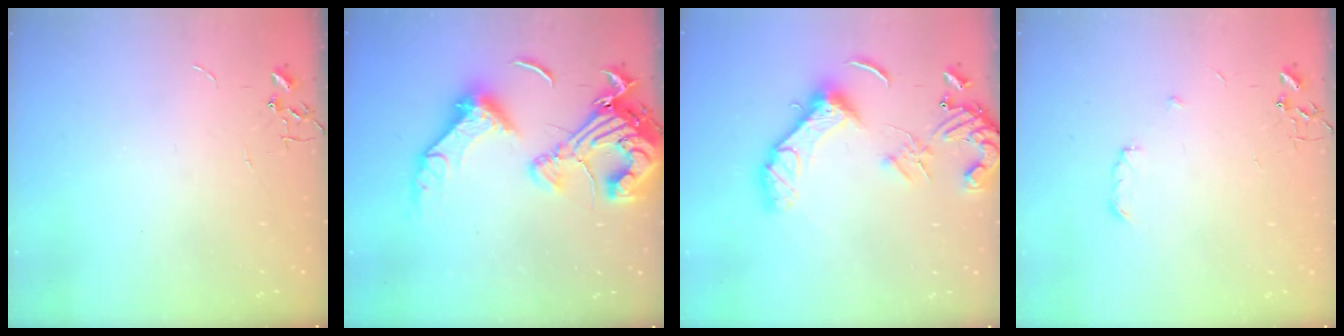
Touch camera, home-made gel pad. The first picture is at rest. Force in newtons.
{"total": 23.0, "press": 22.9, "slide": 2.9}
{"total": 14.4, "press": 14.3, "slide": 2.1}
{"total": 4.3, "press": 4.2, "slide": 0.6}